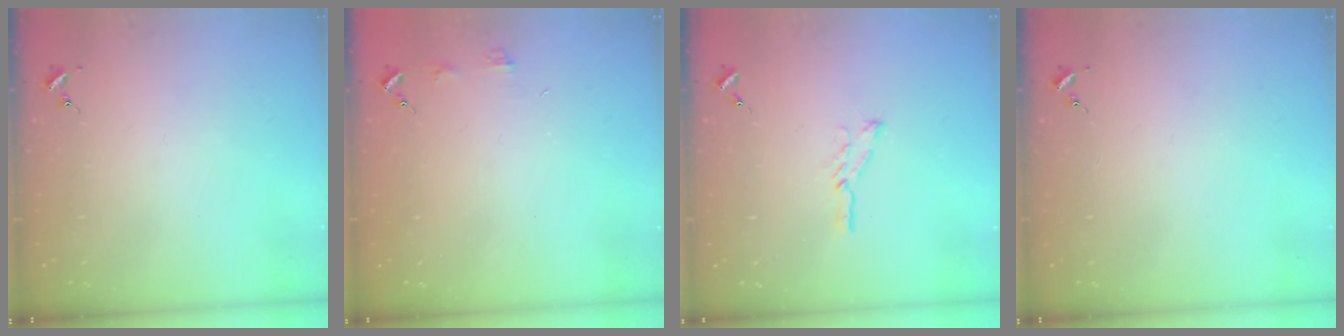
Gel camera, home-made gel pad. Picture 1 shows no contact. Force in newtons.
{"total": 3.9, "press": 3.8, "slide": 0.5}
{"total": 6.4, "press": 6.3, "slide": 0.6}
{"total": 0.0}